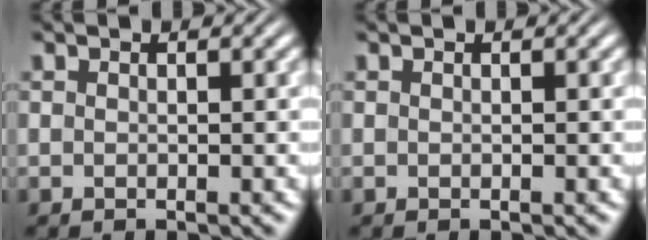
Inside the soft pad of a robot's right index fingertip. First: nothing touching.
{"total": 0.0}